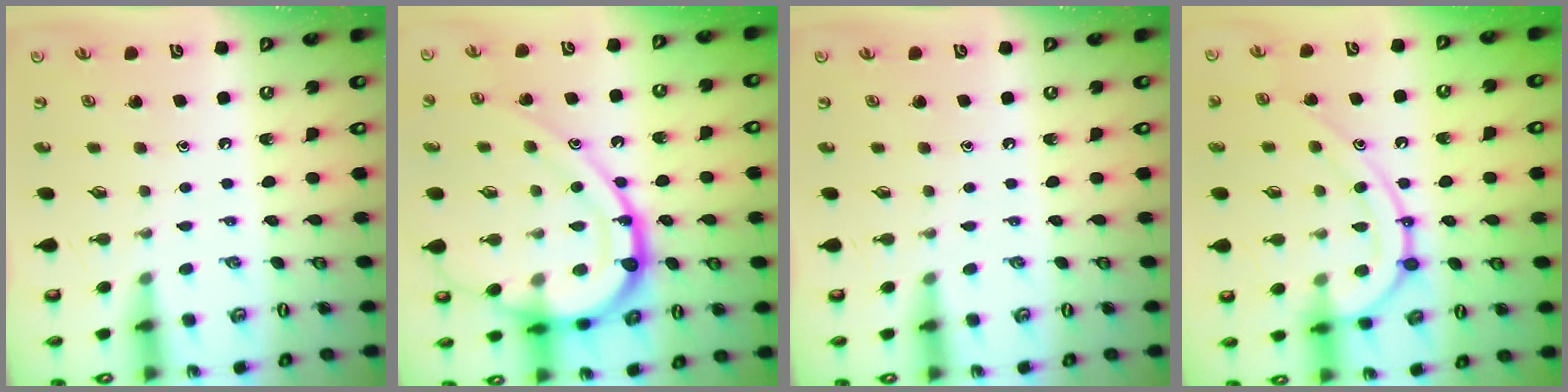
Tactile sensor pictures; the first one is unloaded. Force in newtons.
{"total": 22.9, "press": 22.7, "slide": 2.3}
{"total": 0.0}
{"total": 14.8, "press": 14.8, "slide": 1.5}